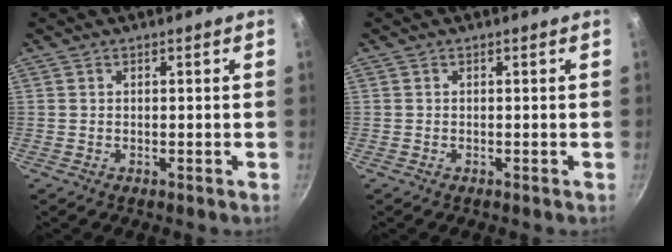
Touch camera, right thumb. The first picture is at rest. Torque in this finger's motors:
{"motor_torque": [0.00, 0.00, 0.00, 0.00, 0.00]}